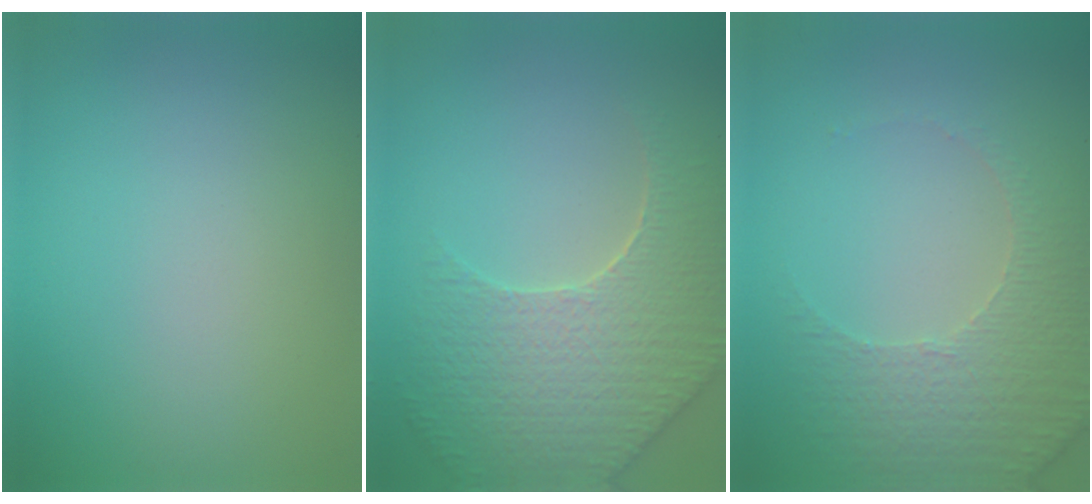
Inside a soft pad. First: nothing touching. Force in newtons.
{"total": 6.8, "press": 5.4, "slide": 4.1}
{"total": 4.9, "press": 3.6, "slide": 3.3}